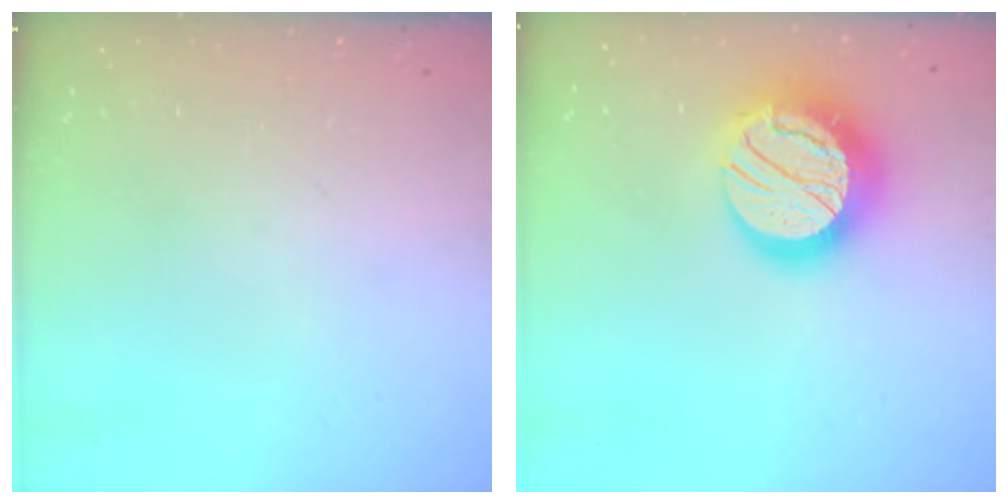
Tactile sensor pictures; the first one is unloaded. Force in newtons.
{"total": 21.6, "press": 21.6, "slide": 1.6}